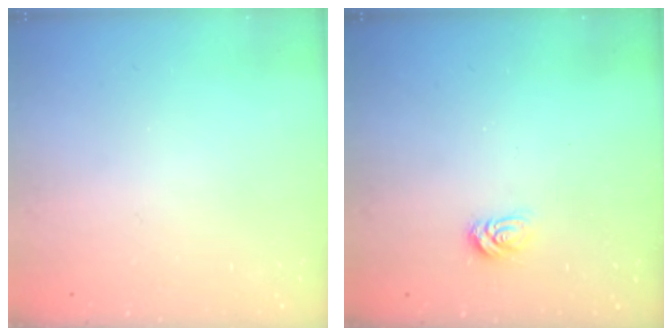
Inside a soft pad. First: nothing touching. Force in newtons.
{"total": 4.6, "press": 4.5, "slide": 0.6}